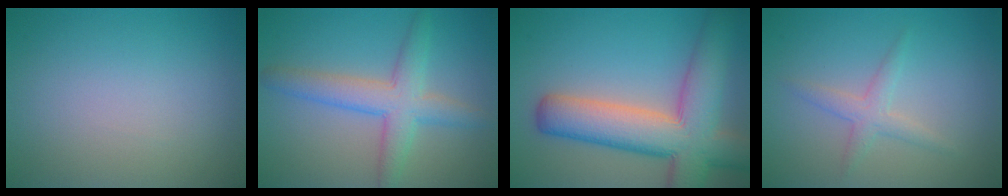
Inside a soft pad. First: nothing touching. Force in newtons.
{"total": 4.7, "press": 4.7, "slide": 0.3}
{"total": 10.4, "press": 10.3, "slide": 0.8}
{"total": 1.9, "press": 1.9, "slide": 0.0}